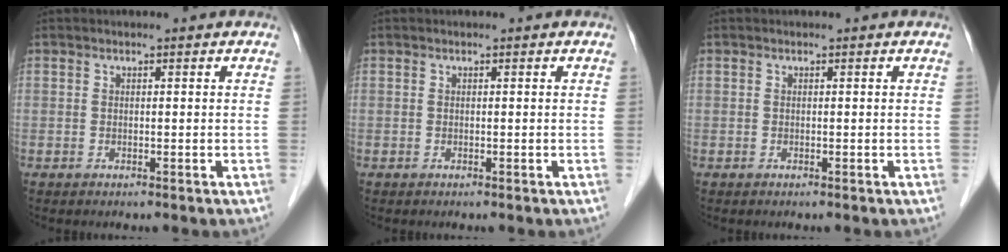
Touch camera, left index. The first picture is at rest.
{"total": 0.0}
{"total": 0.0}